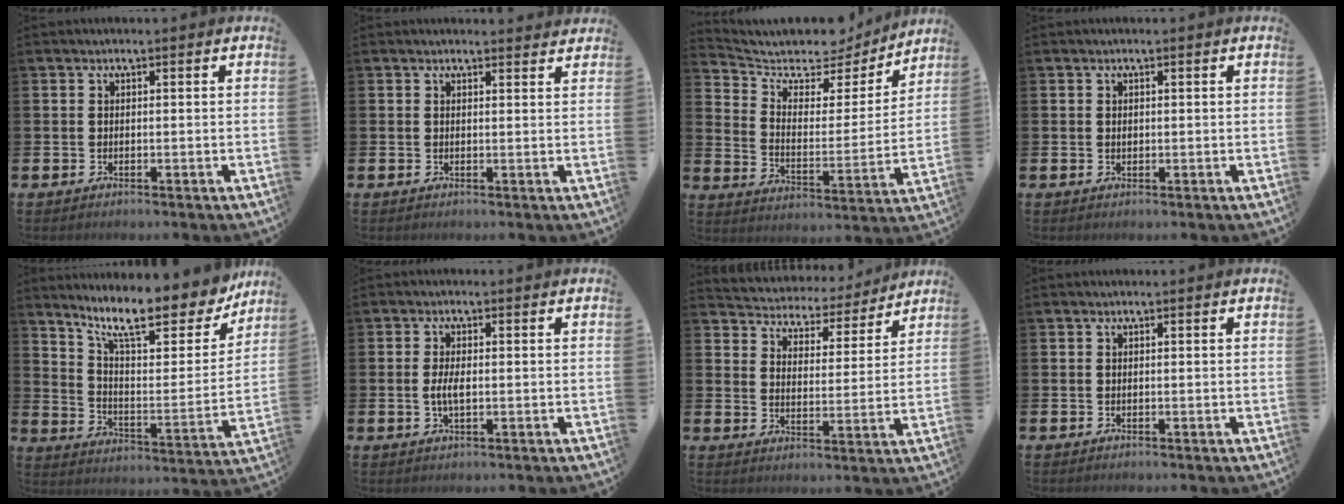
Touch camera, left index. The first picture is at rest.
{"total": 1.3, "force": [1.3, 0.1, 0.0], "torque": [0.009, -0.006, 0.021]}
{"total": 7.1, "force": [6.4, 2.8, 1.2], "torque": [-0.062, -0.053, 0.108]}
{"total": 0.5, "force": [0.2, 0.4, 0.3], "torque": [0.000, 0.000, 0.001]}
{"total": 12.5, "force": [10.2, 3.3, 6.4], "torque": [-0.136, -0.062, 0.172]}
{"total": 2.7, "force": [-0.2, 1.0, 2.5], "torque": [-0.046, 0.002, -0.006]}
{"total": 4.7, "force": [4.4, 1.5, -0.1], "torque": [-0.026, -0.041, 0.071]}
{"total": 0.0}